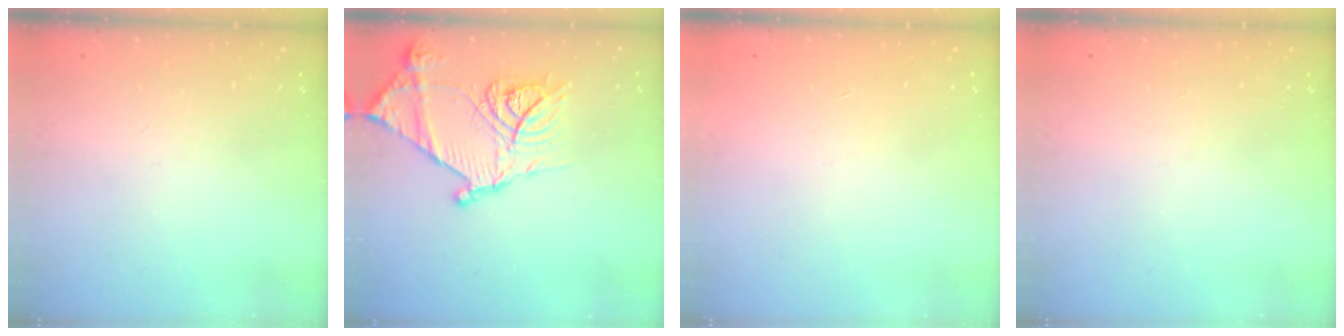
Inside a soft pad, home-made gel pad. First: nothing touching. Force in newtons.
{"total": 18.1, "press": 18.1, "slide": 1.2}
{"total": 1.5, "press": 1.5, "slide": 0.1}
{"total": 0.0}